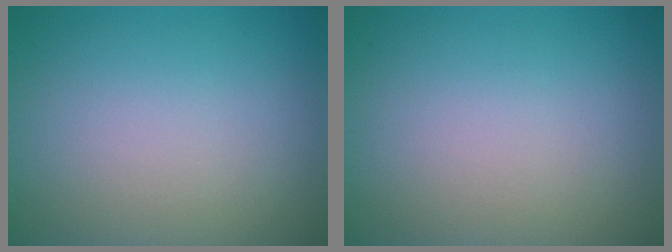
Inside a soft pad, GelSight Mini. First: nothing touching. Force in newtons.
{"total": 0.0}